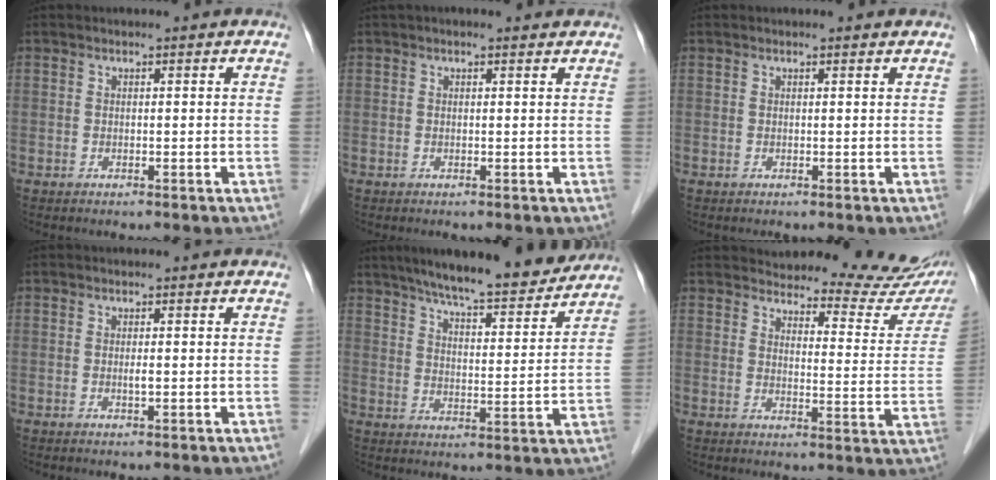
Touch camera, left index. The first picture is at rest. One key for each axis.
{"total": 2.5, "fx": 2.1, "fy": 0.8, "fz": 1.0, "tx": -0.015, "ty": 0.029, "tz": 0.025}
{"total": 0.5, "fx": 0.5, "fy": 0.1, "fz": 0.0, "tx": -0.005, "ty": 0.000, "tz": 0.007}
{"total": 0.7, "fx": 0.0, "fy": 0.1, "fz": 0.7, "tx": -0.017, "ty": -0.002, "tz": -0.001}
{"total": 16.9, "fx": 14.9, "fy": 2.0, "fz": 7.8, "tx": -0.115, "ty": 0.000, "tz": 0.212}
{"total": 20.6, "fx": 19.3, "fy": 4.1, "fz": 5.9, "tx": -0.050, "ty": -0.076, "tz": 0.209}